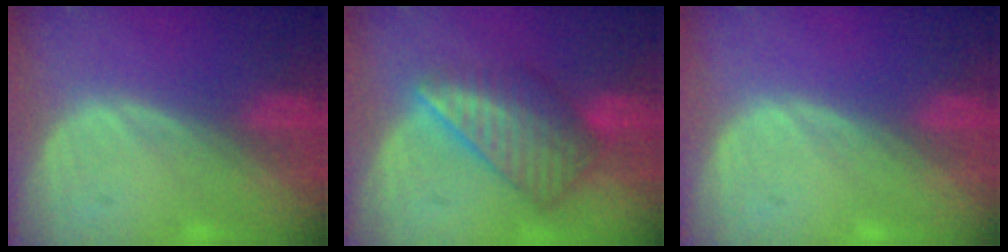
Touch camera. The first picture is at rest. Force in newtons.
{"total": 8.7, "press": 7.6, "slide": 4.3}
{"total": 0.0}